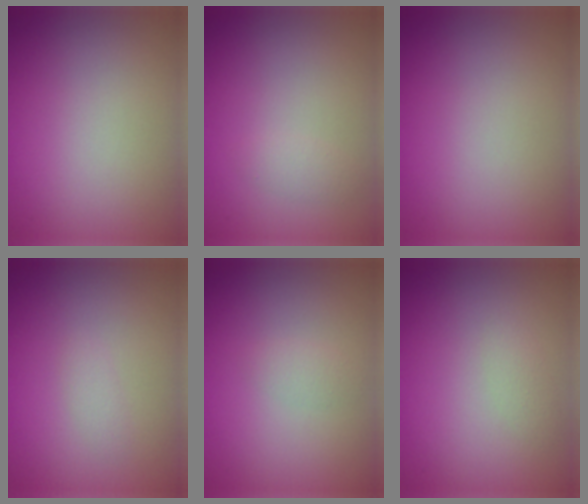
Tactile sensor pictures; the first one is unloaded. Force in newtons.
{"total": 0.9, "press": 0.9, "slide": 0.0}
{"total": 0.0}
{"total": 0.8, "press": 0.8, "slide": 0.1}
{"total": 1.0, "press": 1.0, "slide": 0.1}
{"total": 1.0, "press": 1.0, "slide": 0.0}